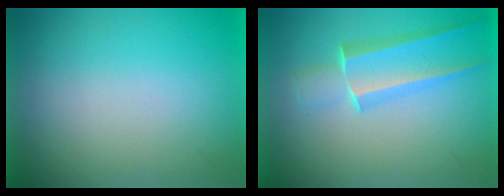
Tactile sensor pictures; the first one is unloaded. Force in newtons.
{"total": 2.6}